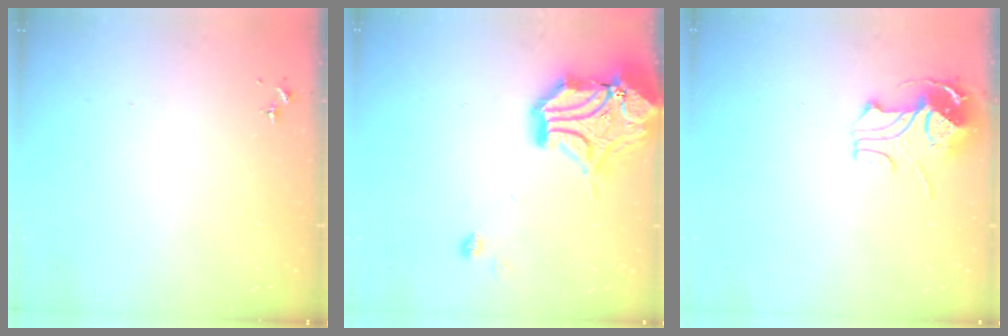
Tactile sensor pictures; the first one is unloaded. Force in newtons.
{"total": 20.7, "press": 20.5, "slide": 3.1}
{"total": 10.3, "press": 10.2, "slide": 0.9}